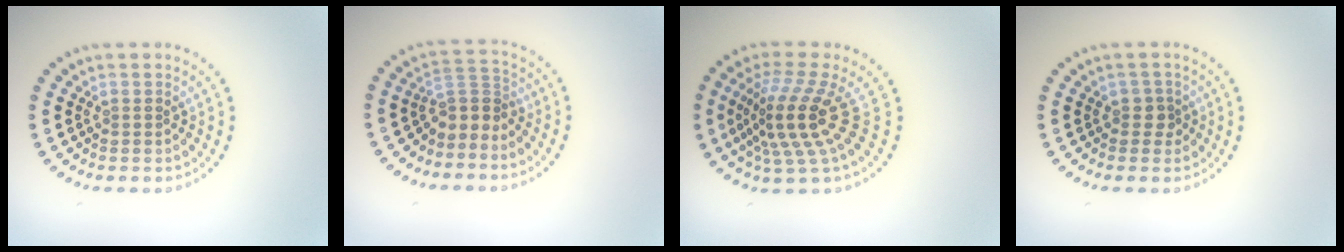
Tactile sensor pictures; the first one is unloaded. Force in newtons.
{"total": 2.7, "press": 1.8, "slide": 2.0}
{"total": 5.2, "press": 3.7, "slide": 3.7}
{"total": 1.3, "press": 1.0, "slide": 0.7}